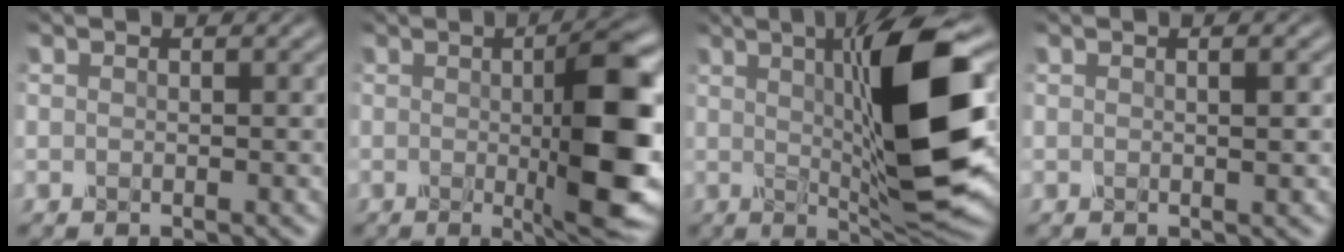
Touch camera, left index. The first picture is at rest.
{"total": 10.1, "force": [0.0, 2.0, 9.9], "torque": [-0.121, -0.009, 0.003]}
{"total": 12.1, "force": [1.6, 2.2, 11.8], "torque": [-0.170, -0.001, 0.034]}
{"total": 1.1, "force": [0.2, 0.2, 1.0], "torque": [-0.015, 0.003, 0.001]}